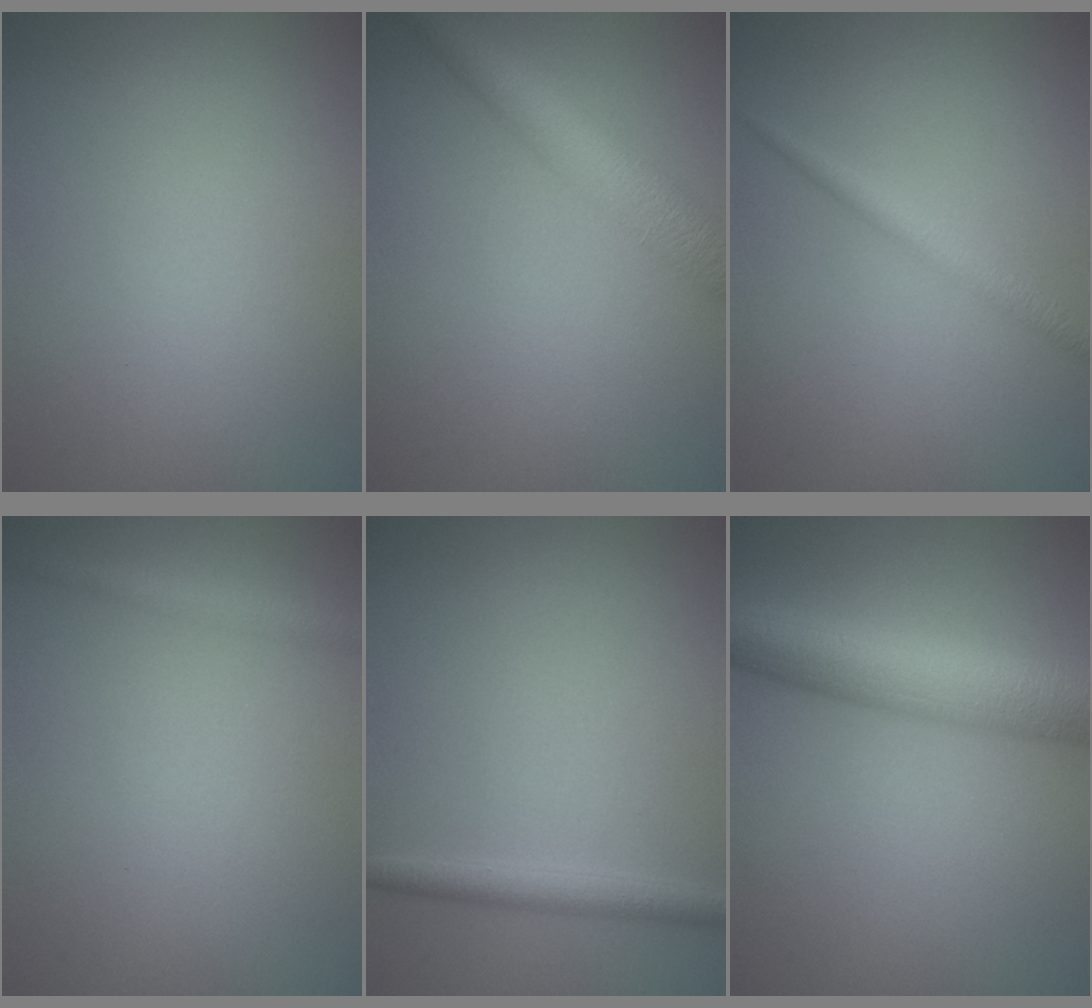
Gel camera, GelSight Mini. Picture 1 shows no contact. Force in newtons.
{"total": 4.7, "press": 4.7, "slide": 0.1}
{"total": 1.8, "press": 1.8, "slide": 0.0}
{"total": 1.8, "press": 1.8, "slide": 0.1}
{"total": 2.1, "press": 2.1, "slide": 0.0}
{"total": 8.7, "press": 8.7, "slide": 0.2}